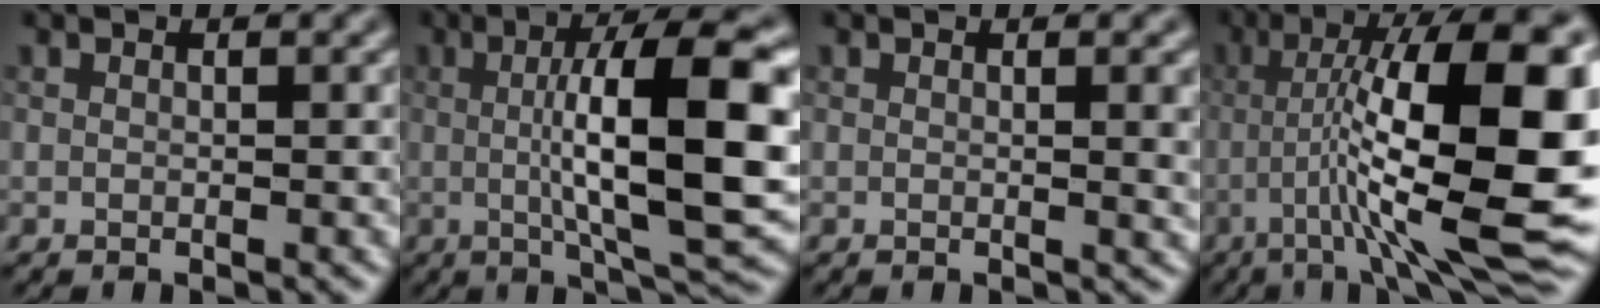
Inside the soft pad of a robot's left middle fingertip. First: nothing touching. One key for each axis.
{"total": 12.7, "fx": 0.5, "fy": 2.9, "fz": 12.3, "tx": -0.175, "ty": 0.007, "tz": 0.007}
{"total": 2.3, "fx": 0.4, "fy": 0.7, "fz": 2.1, "tx": -0.020, "ty": -0.001, "tz": 0.002}
{"total": 16.2, "fx": -2.4, "fy": 3.3, "fz": 15.6, "tx": -0.228, "ty": 0.027, "tz": -0.031}